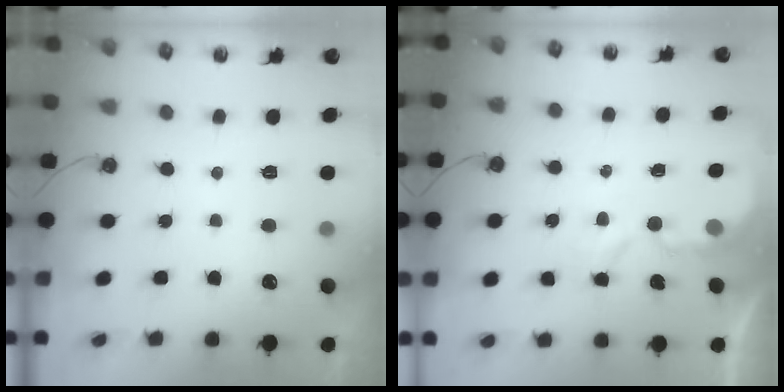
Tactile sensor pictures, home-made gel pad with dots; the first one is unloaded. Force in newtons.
{"total": 2.8, "press": 2.8, "slide": 0.4}